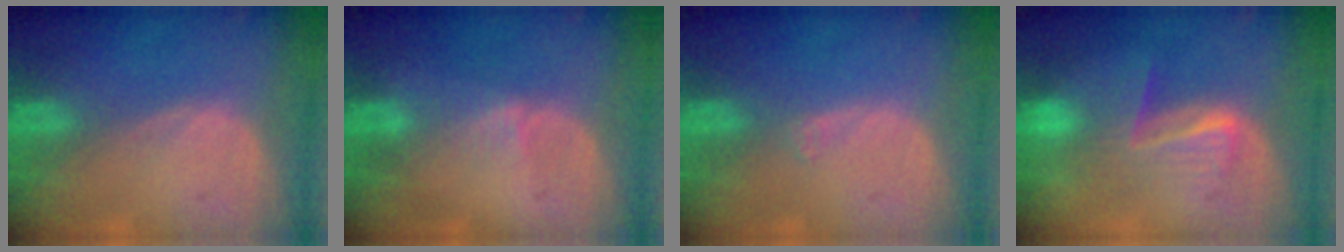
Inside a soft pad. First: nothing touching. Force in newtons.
{"total": 1.6, "press": 1.6, "slide": 0.3}
{"total": 0.6, "press": 0.5, "slide": 0.2}
{"total": 6.3, "press": 6.1, "slide": 1.5}